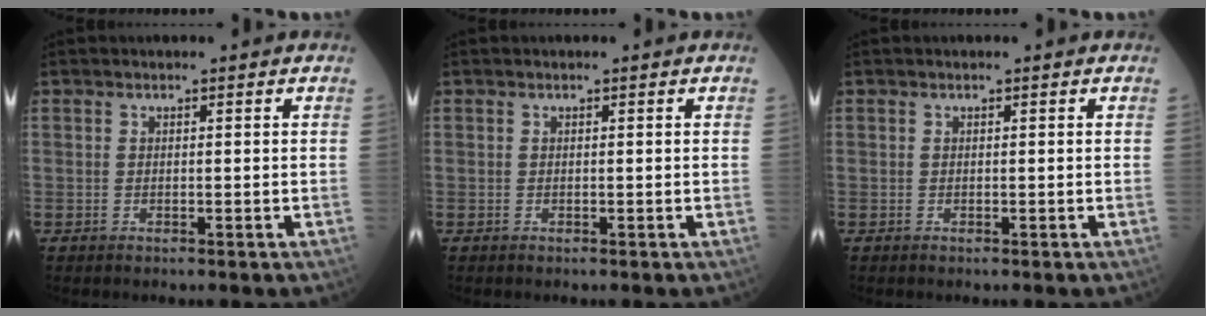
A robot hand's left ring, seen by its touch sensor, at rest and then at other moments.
{"total": 0.0}
{"total": 0.0}